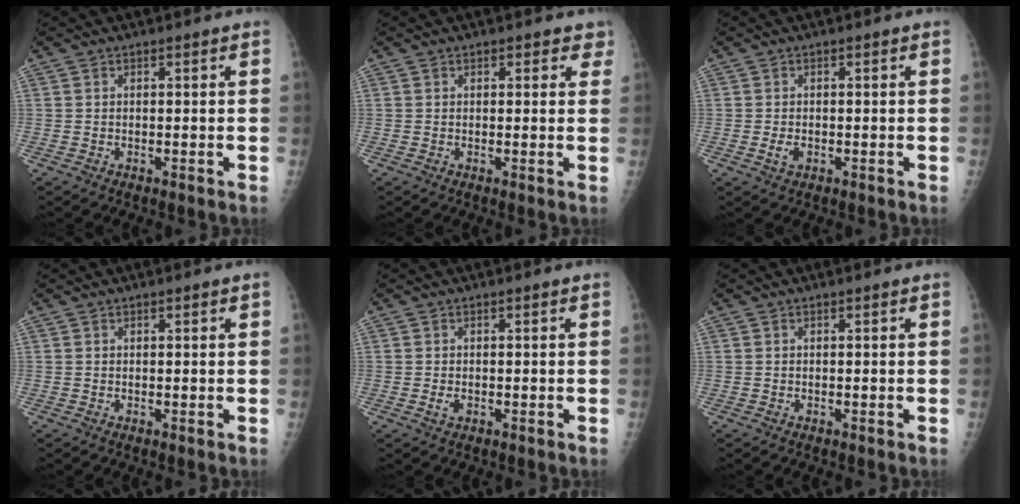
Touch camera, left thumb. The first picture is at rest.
{"total": 2.7, "force": [1.6, 1.8, 1.2], "torque": [0.018, -0.004, 0.013]}
{"total": 2.0, "force": [-0.5, 1.3, 1.4], "torque": [-0.024, 0.000, -0.009]}
{"total": 0.8, "force": [0.4, 0.4, 0.5], "torque": [-0.006, 0.000, 0.004]}
{"total": 1.5, "force": [-0.3, 1.0, 1.1], "torque": [-0.017, -0.001, -0.005]}
{"total": 0.0}